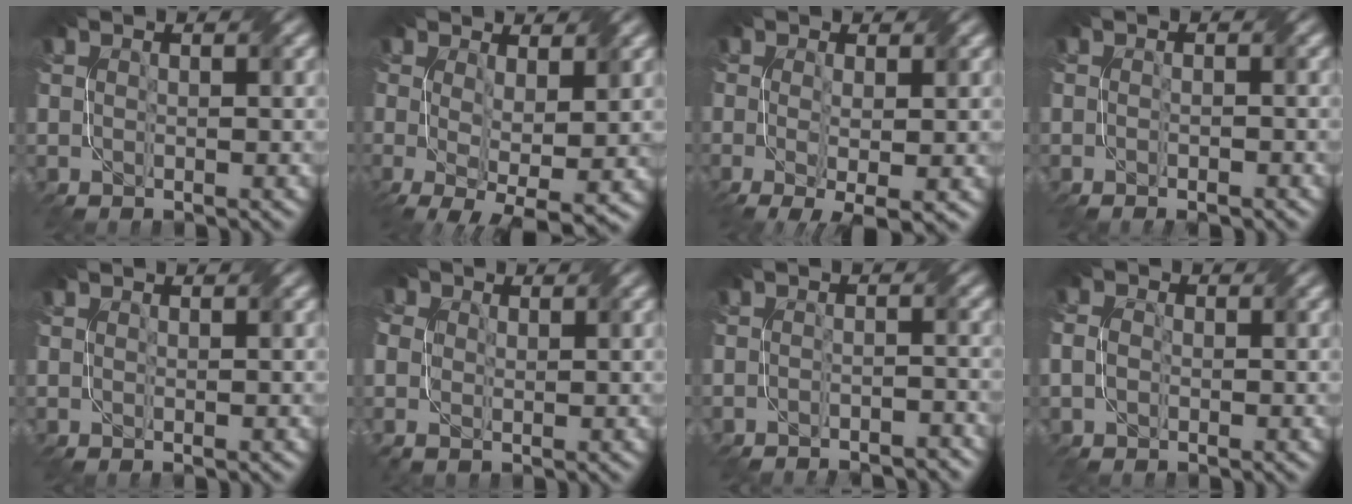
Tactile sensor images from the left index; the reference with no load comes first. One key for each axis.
{"total": 7.1, "fx": -0.8, "fy": 3.6, "fz": 6.1, "tx": -0.119, "ty": -0.019, "tz": -0.002}
{"total": 4.6, "fx": -1.2, "fy": 1.7, "fz": 4.1, "tx": -0.077, "ty": -0.004, "tz": -0.014}
{"total": 2.0, "fx": -1.3, "fy": 0.5, "fz": 1.3, "tx": -0.013, "ty": 0.000, "tz": -0.015}
{"total": 0.0}
{"total": 3.9, "fx": 1.3, "fy": 3.0, "fz": 2.0, "tx": -0.046, "ty": 0.019, "tz": 0.014}
{"total": 4.5, "fx": -4.1, "fy": 1.0, "fz": 1.6, "tx": -0.011, "ty": 0.005, "tz": -0.049}
{"total": 1.4, "fx": -0.2, "fy": 1.2, "fz": 0.6, "tx": -0.018, "ty": 0.004, "tz": -0.002}